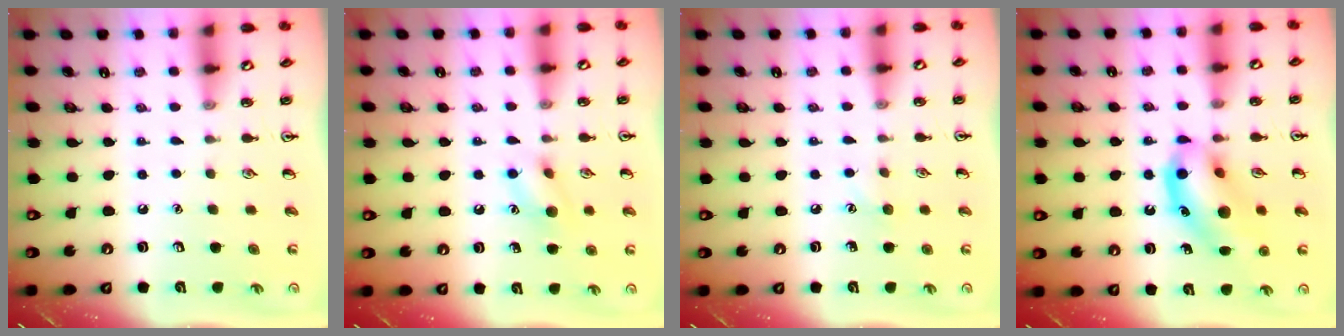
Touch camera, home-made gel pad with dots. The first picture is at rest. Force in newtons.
{"total": 8.7, "press": 8.6, "slide": 1.4}
{"total": 4.4, "press": 4.2, "slide": 1.3}
{"total": 13.7, "press": 13.5, "slide": 1.9}